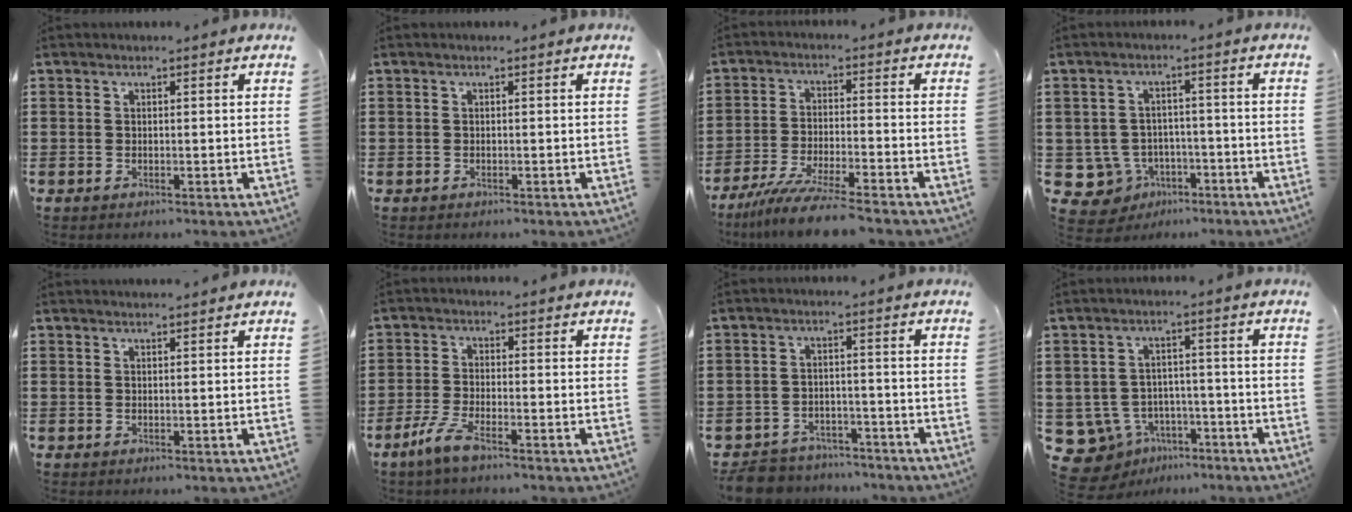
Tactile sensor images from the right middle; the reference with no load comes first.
{"total": 0.0}
{"total": 7.5, "force": [-6.6, -0.2, 3.6], "torque": [-0.077, -0.013, -0.126]}
{"total": 5.1, "force": [-2.5, 4.1, 1.7], "torque": [-0.062, 0.003, -0.050]}
{"total": 0.8, "force": [0.8, -0.1, 0.1], "torque": [-0.003, -0.002, 0.016]}
{"total": 4.4, "force": [-3.1, 0.5, 3.2], "torque": [-0.079, -0.010, -0.062]}
{"total": 5.4, "force": [-5.3, 1.2, 0.5], "torque": [-0.021, 0.009, -0.108]}
{"total": 6.7, "force": [-4.8, 4.4, 1.7], "torque": [-0.068, 0.013, -0.095]}